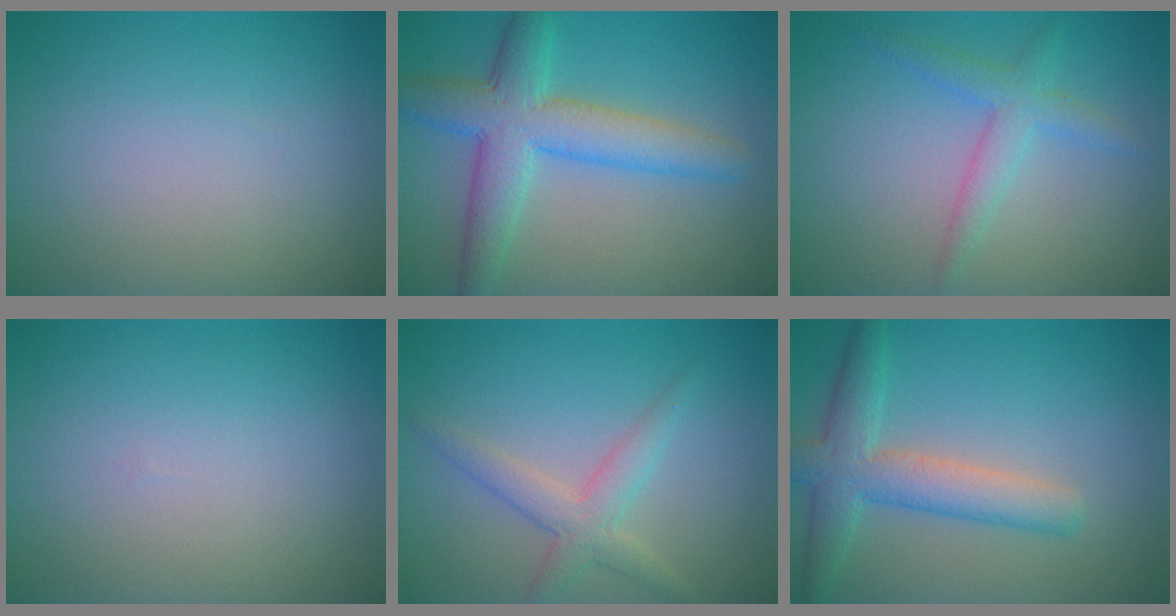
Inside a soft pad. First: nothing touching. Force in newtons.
{"total": 6.6, "press": 6.6, "slide": 0.1}
{"total": 2.6, "press": 2.6, "slide": 0.1}
{"total": 0.0}
{"total": 3.0, "press": 3.0, "slide": 0.1}
{"total": 5.0, "press": 5.0, "slide": 0.3}